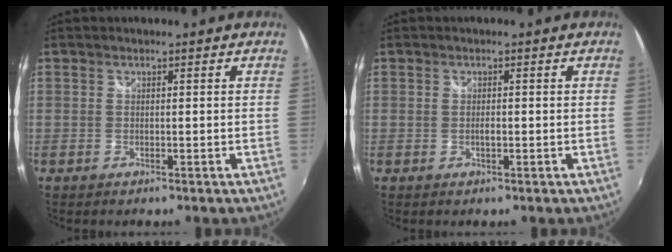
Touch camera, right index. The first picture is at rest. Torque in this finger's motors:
{"motor_torque": [0.30, -0.05, 0.13, 0.03]}